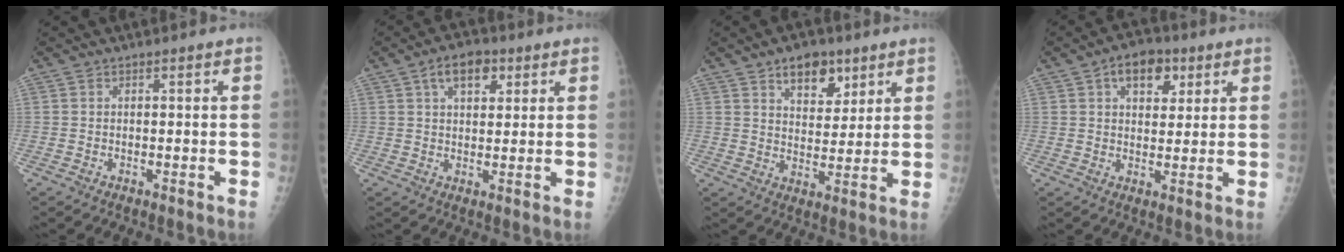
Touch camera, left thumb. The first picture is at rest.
{"total": 6.9, "force": [3.2, 4.0, 4.6], "torque": [-0.051, -0.002, 0.048]}
{"total": 8.8, "force": [5.3, 5.0, 4.9], "torque": [-0.038, -0.028, 0.083]}
{"total": 8.4, "force": [3.8, 5.2, 5.3], "torque": [-0.046, -0.005, 0.053]}